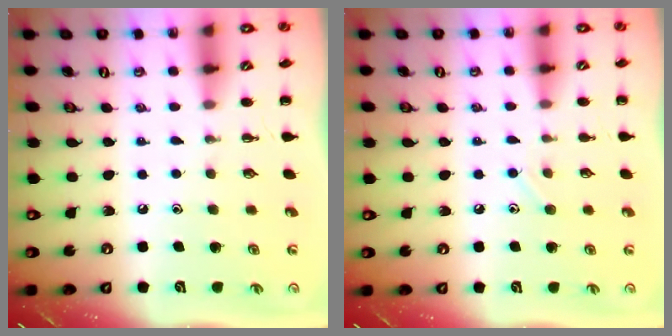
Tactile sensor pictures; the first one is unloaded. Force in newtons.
{"total": 5.1, "press": 4.8, "slide": 1.8}